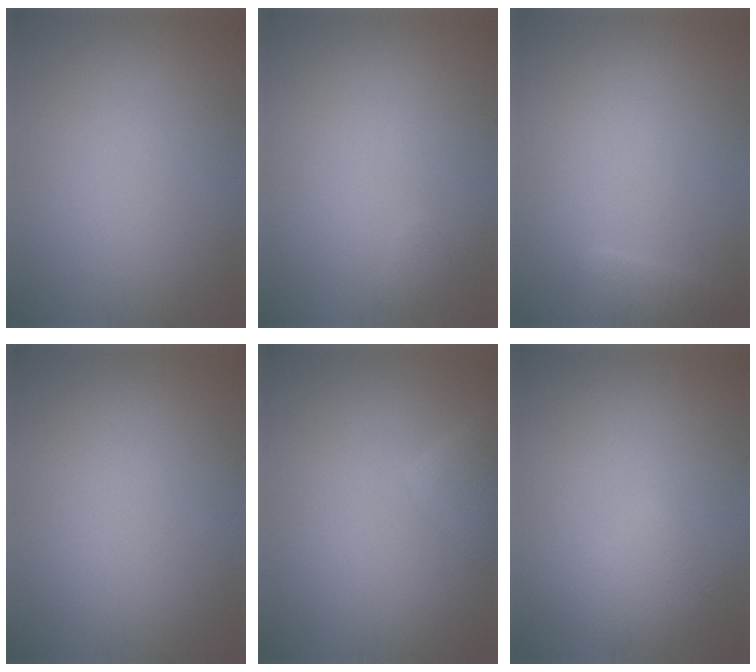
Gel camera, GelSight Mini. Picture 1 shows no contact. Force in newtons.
{"total": 0.5, "press": 0.5, "slide": 0.0}
{"total": 1.6, "press": 1.6, "slide": 0.2}
{"total": 0.0}
{"total": 2.7, "press": 2.7, "slide": 0.2}
{"total": 2.5, "press": 2.5, "slide": 0.2}